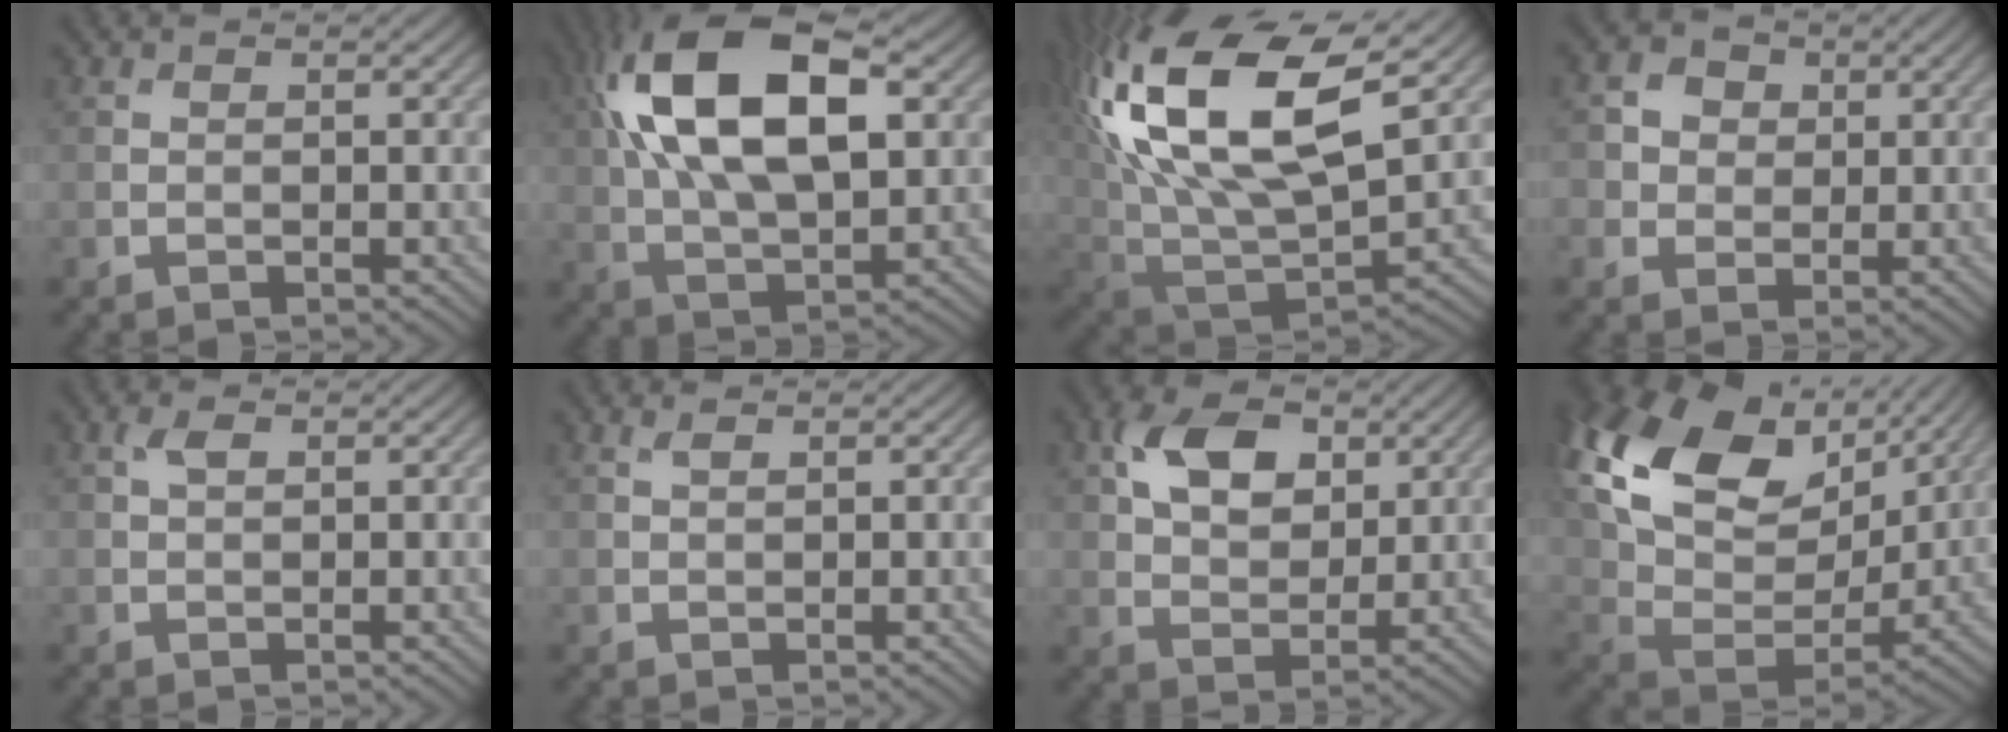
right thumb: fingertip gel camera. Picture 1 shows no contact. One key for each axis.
{"total": 17.0, "fx": 4.8, "fy": 8.3, "fz": 14.0, "tx": -0.269, "ty": 0.029, "tz": 0.075}
{"total": 20.7, "fx": 8.2, "fy": 9.9, "fz": 16.3, "tx": -0.349, "ty": 0.034, "tz": 0.141}
{"total": 3.8, "fx": 0.6, "fy": 3.5, "fz": 1.4, "tx": -0.047, "ty": 0.006, "tz": 0.003}
{"total": 1.7, "fx": 0.8, "fy": 0.8, "fz": 1.2, "tx": -0.028, "ty": 0.004, "tz": 0.015}
{"total": 1.0, "fx": 0.7, "fy": 0.3, "fz": 0.7, "tx": -0.020, "ty": 0.002, "tz": 0.015}
{"total": 8.3, "fx": 3.2, "fy": 5.3, "fz": 5.6, "tx": -0.115, "ty": 0.005, "tz": 0.053}
{"total": 17.7, "fx": 8.3, "fy": 10.6, "fz": 11.4, "tx": -0.273, "ty": 0.018, "tz": 0.163}